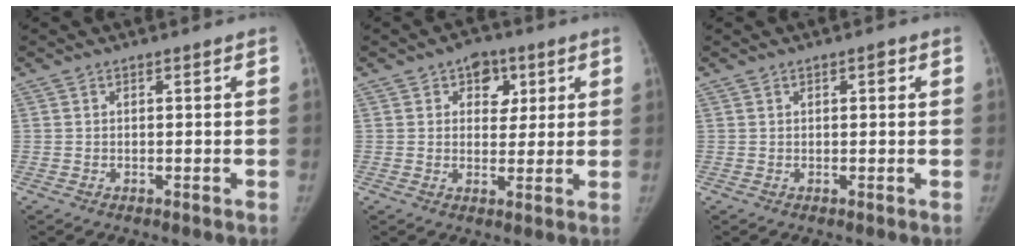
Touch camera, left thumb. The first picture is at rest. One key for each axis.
{"total": 6.7, "fx": 2.9, "fy": 5.0, "fz": 3.4, "tx": -0.006, "ty": -0.006, "tz": 0.035}
{"total": 1.5, "fx": 0.6, "fy": 0.8, "fz": 1.0, "tx": -0.008, "ty": 0.001, "tz": 0.008}